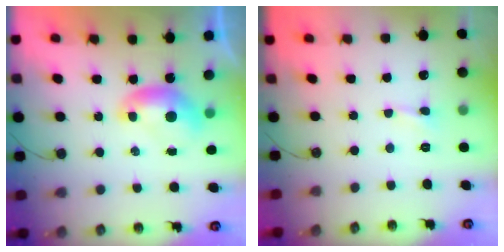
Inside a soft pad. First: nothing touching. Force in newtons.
{"total": 1.3, "press": 1.2, "slide": 0.4}